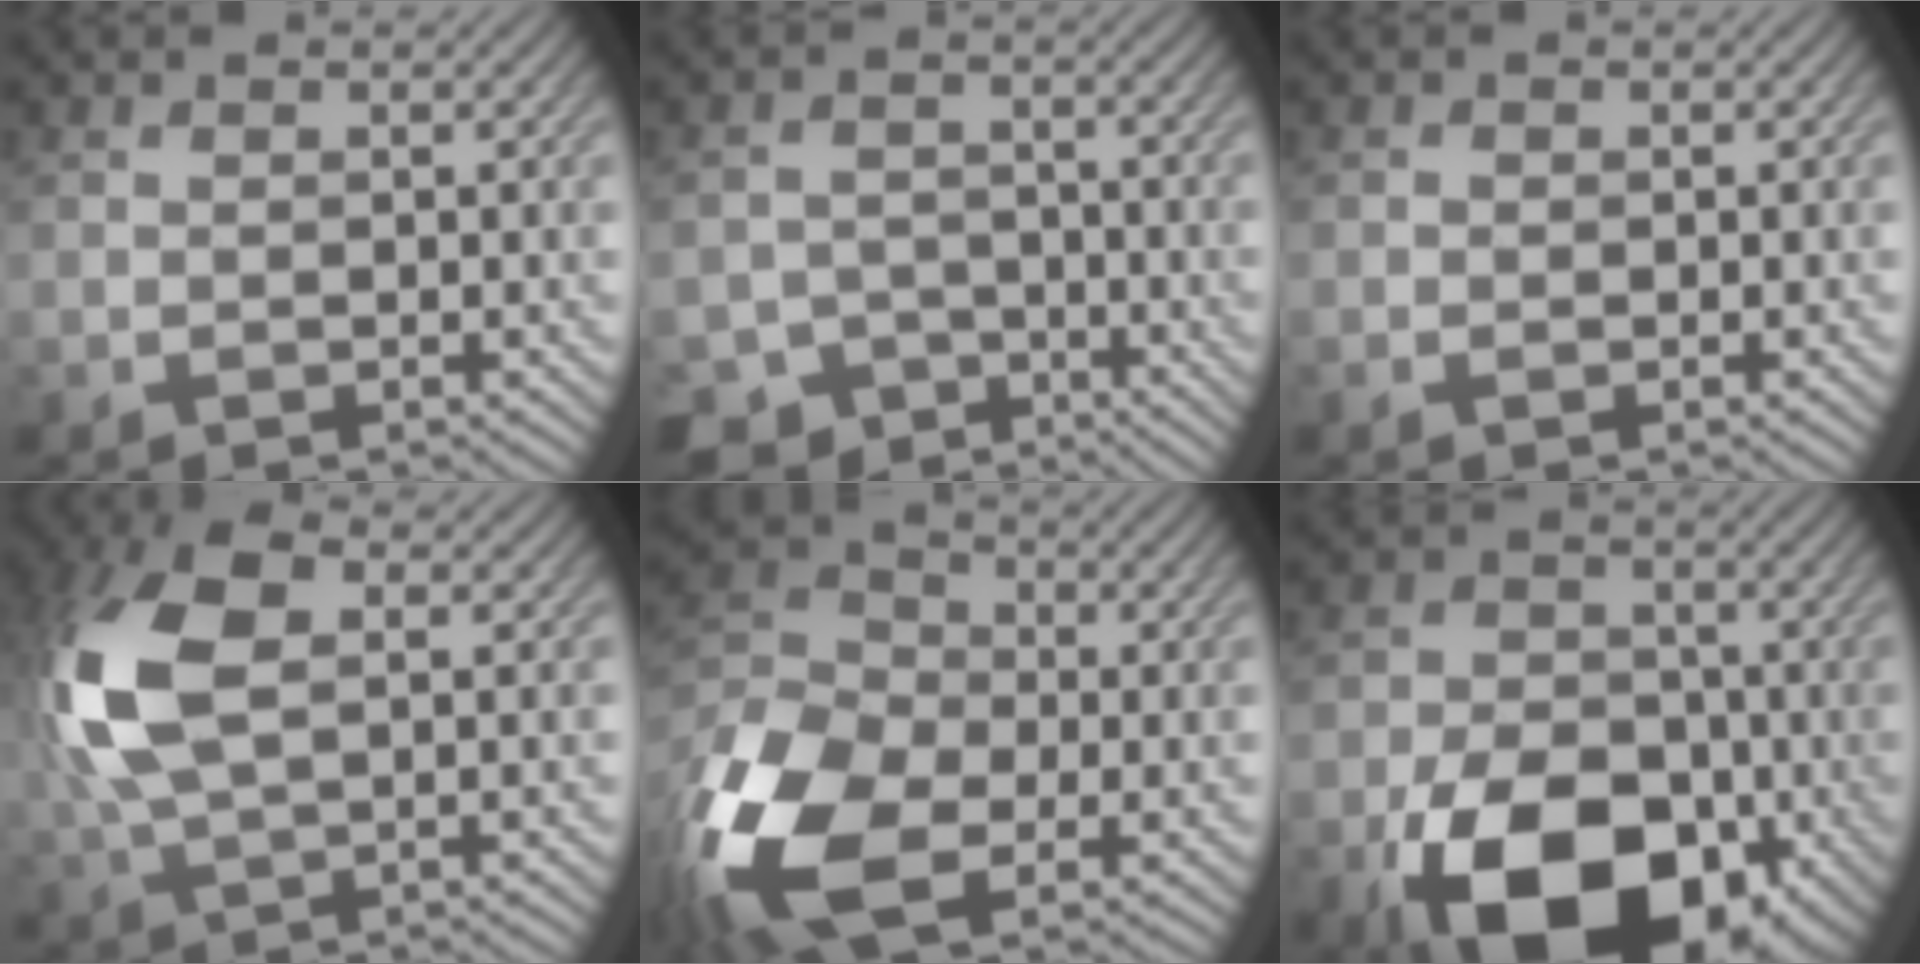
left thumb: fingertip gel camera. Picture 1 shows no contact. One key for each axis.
{"total": 5.8, "fx": -4.6, "fy": 3.5, "fz": 0.5, "tx": -0.007, "ty": -0.007, "tz": -0.076}
{"total": 0.9, "fx": -0.4, "fy": 0.6, "fz": 0.4, "tx": -0.008, "ty": -0.003, "tz": -0.009}
{"total": 12.0, "fx": 2.2, "fy": 6.0, "fz": 10.1, "tx": -0.256, "ty": 0.011, "tz": 0.038}
{"total": 15.3, "fx": -6.5, "fy": 8.9, "fz": 10.7, "tx": -0.262, "ty": -0.036, "tz": -0.136}
{"total": 16.1, "fx": -6.6, "fy": 10.6, "fz": 10.1, "tx": -0.170, "ty": -0.045, "tz": -0.112}